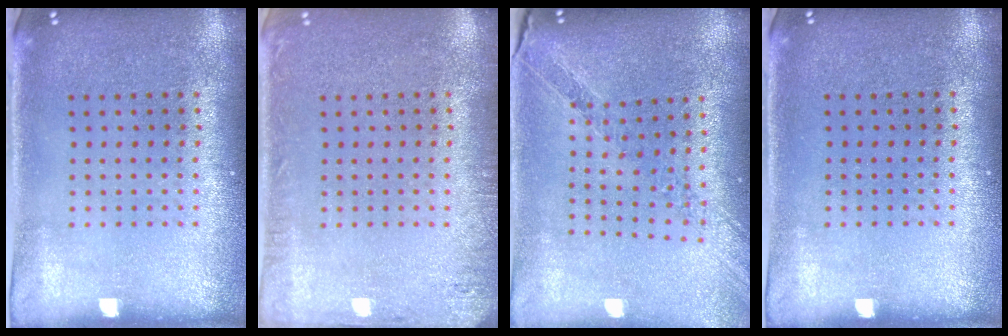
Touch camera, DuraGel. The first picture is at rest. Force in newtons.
{"total": 1.7, "press": 1.7, "slide": 0.2}
{"total": 1.1, "press": 1.1, "slide": 0.1}
{"total": 0.0}